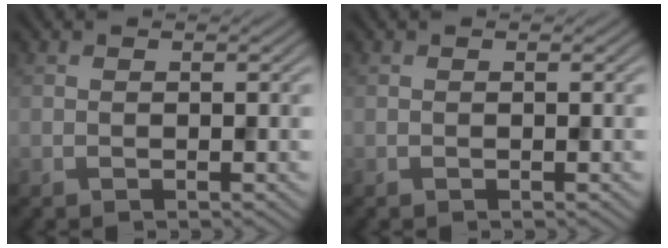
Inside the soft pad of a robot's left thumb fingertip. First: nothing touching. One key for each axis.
{"total": 0.0}